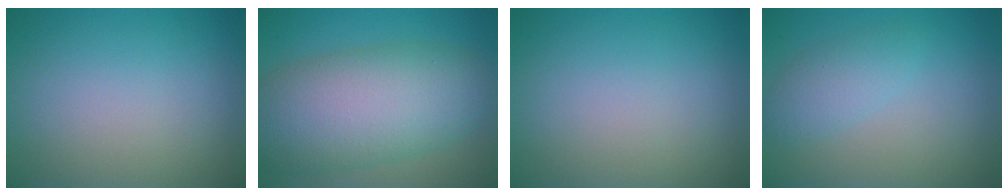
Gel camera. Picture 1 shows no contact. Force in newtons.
{"total": 10.7, "press": 10.7, "slide": 0.5}
{"total": 0.0}
{"total": 2.5, "press": 2.5, "slide": 0.0}